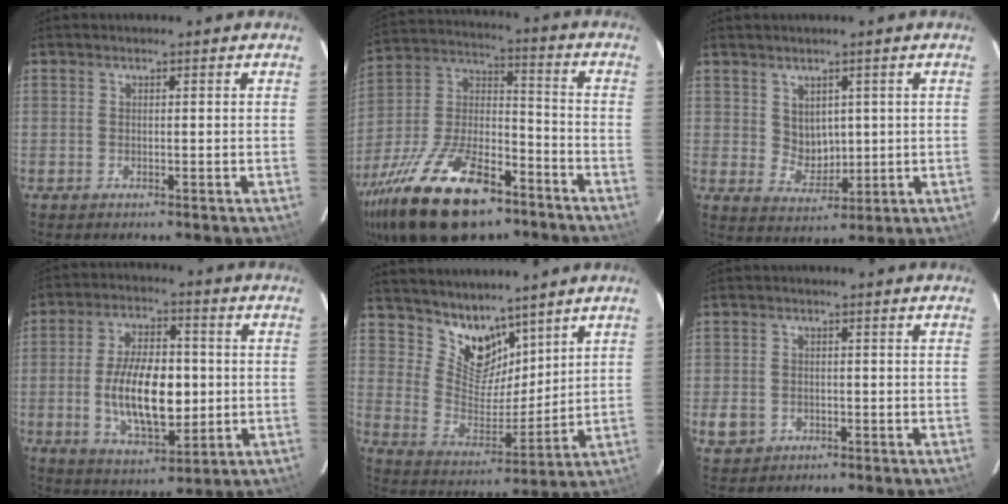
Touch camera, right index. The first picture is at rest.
{"total": 25.8, "force": [-16.0, 11.2, 16.8], "torque": [-0.337, -0.014, -0.270]}
{"total": 4.7, "force": [1.7, 3.9, 2.0], "torque": [-0.030, -0.002, 0.045]}
{"total": 14.8, "force": [-1.2, 7.0, 13.0], "torque": [-0.245, -0.003, -0.010]}
{"total": 10.8, "force": [8.5, 5.6, 3.7], "torque": [-0.066, -0.001, 0.168]}
{"total": 4.4, "force": [-1.3, 3.9, 1.5], "torque": [-0.042, 0.001, -0.015]}